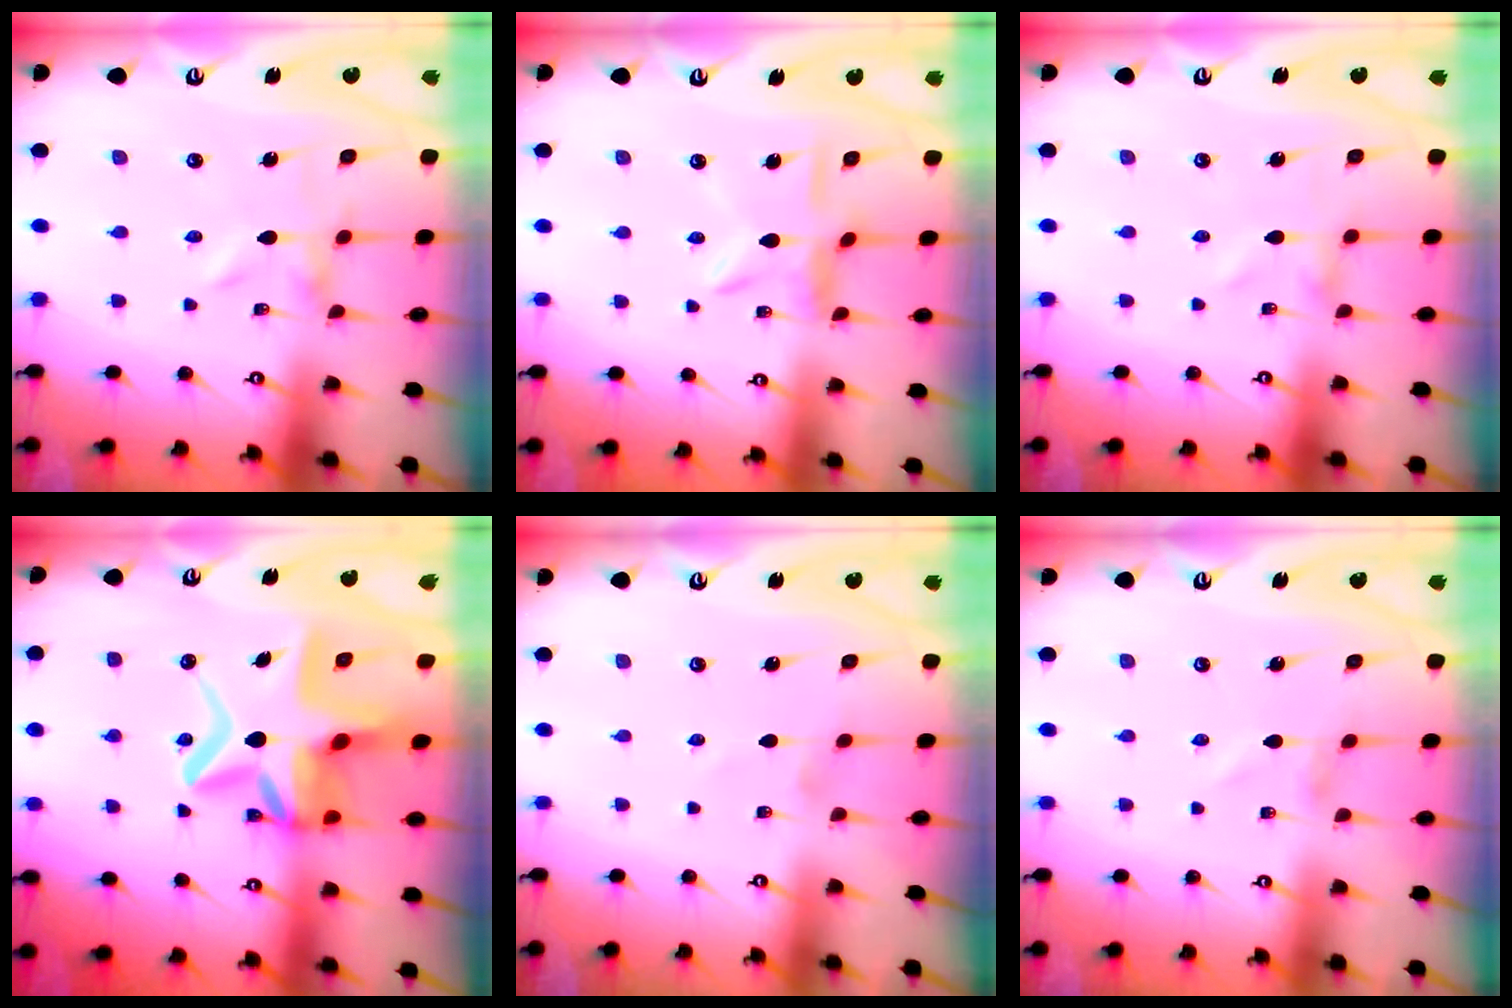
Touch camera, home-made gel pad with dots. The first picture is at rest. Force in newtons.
{"total": 8.7, "press": 8.7, "slide": 0.6}
{"total": 0.0}
{"total": 14.8, "press": 14.3, "slide": 3.7}
{"total": 0.0}
{"total": 1.0, "press": 1.0, "slide": 0.1}